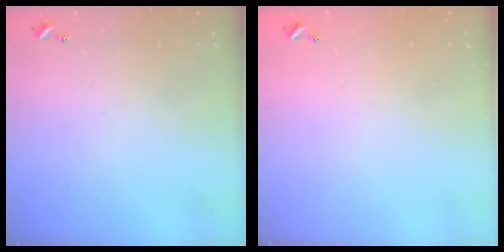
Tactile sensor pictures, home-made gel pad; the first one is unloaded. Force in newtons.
{"total": 2.9, "press": 2.9, "slide": 0.1}